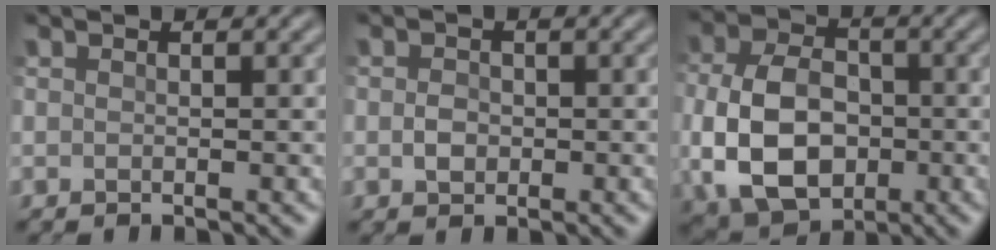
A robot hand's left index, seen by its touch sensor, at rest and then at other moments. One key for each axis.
{"total": 1.4, "fx": 0.0, "fy": 1.2, "fz": 0.7, "tx": -0.014, "ty": 0.004, "tz": -0.005}
{"total": 9.4, "fx": -1.5, "fy": 6.8, "fz": 6.4, "tx": -0.139, "ty": -0.006, "tz": -0.034}